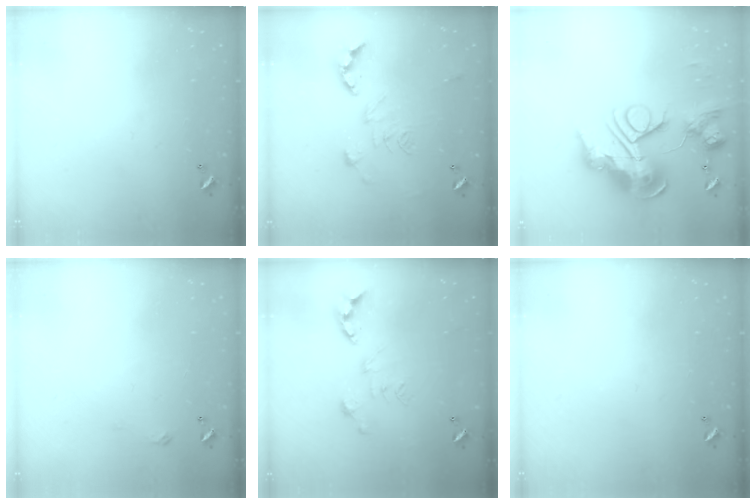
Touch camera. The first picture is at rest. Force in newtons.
{"total": 2.5, "press": 2.0, "slide": 1.5}
{"total": 0.7, "press": 0.7, "slide": 0.0}
{"total": 2.7, "press": 2.6, "slide": 0.4}
{"total": 0.8, "press": 0.8, "slide": 0.3}
{"total": 0.0}